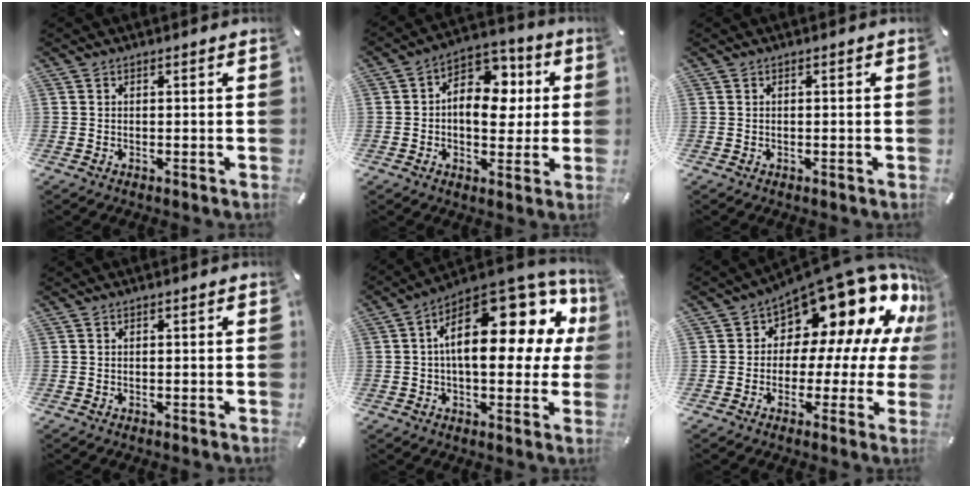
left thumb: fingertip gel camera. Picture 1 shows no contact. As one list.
[{"total": 11.7, "force": [1.3, 9.0, 7.5], "torque": [-0.093, -0.012, 0.024]}, {"total": 0.0}, {"total": 0.0}, {"total": 22.4, "force": [6.5, 11.1, 18.3], "torque": [-0.258, -0.051, 0.112]}, {"total": 18.5, "force": [10.5, 9.7, 11.8], "torque": [-0.175, -0.098, 0.176]}]